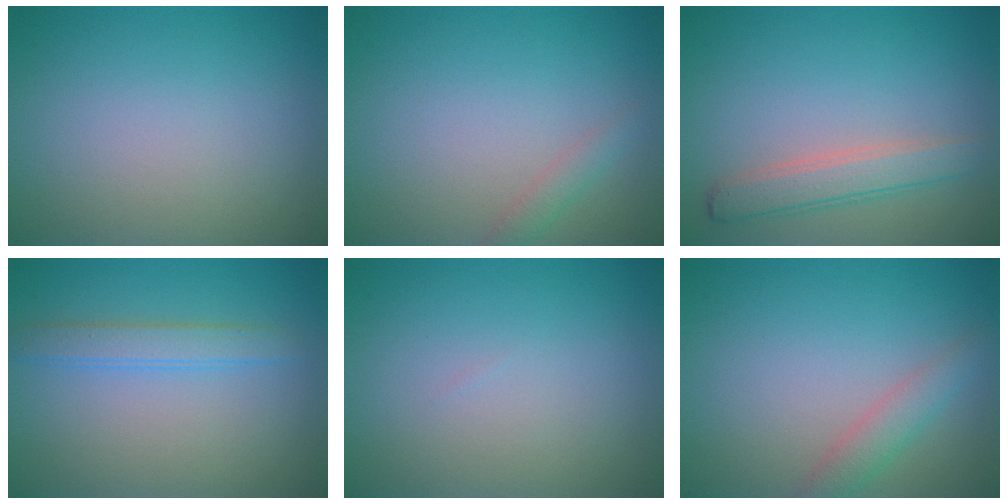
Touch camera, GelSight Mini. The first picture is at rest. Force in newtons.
{"total": 1.2, "press": 1.2, "slide": 0.1}
{"total": 2.9, "press": 2.9, "slide": 0.2}
{"total": 2.2, "press": 2.2, "slide": 0.1}
{"total": 0.0}
{"total": 2.2, "press": 2.2, "slide": 0.1}